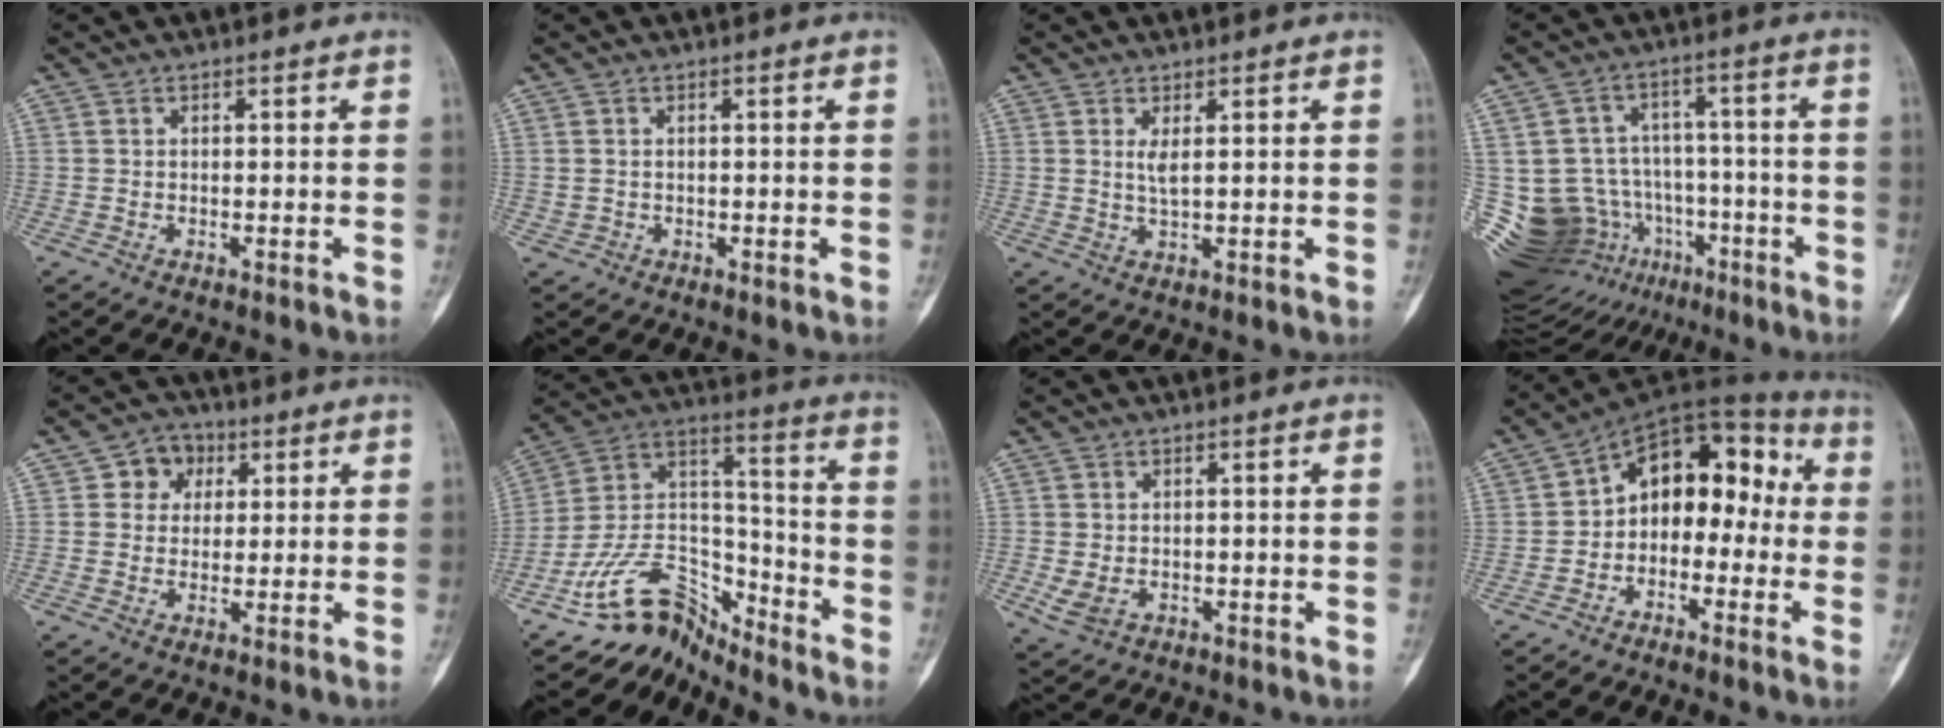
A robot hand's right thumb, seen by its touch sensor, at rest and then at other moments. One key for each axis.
{"total": 1.0, "fx": 0.0, "fy": 1.0, "fz": -0.1, "tx": 0.007, "ty": 0.004, "tz": 0.002}
{"total": 1.9, "fx": 0.8, "fy": 0.3, "fz": 1.7, "tx": -0.038, "ty": -0.010, "tz": 0.020}
{"total": 21.1, "fx": -10.0, "fy": 15.6, "fz": 10.2, "tx": -0.187, "ty": 0.077, "tz": -0.145}
{"total": 6.0, "fx": 1.9, "fy": 5.3, "fz": 2.1, "tx": 0.003, "ty": 0.003, "tz": 0.025}
{"total": 12.6, "fx": -11.0, "fy": 5.8, "fz": 2.4, "tx": -0.029, "ty": 0.123, "tz": -0.212}
{"total": 3.1, "fx": -0.5, "fy": 2.5, "fz": 1.9, "tx": -0.040, "ty": -0.003, "tz": 0.001}
{"total": 13.3, "fx": -0.9, "fy": 9.2, "fz": 9.5, "tx": -0.094, "ty": 0.055, "tz": -0.032}